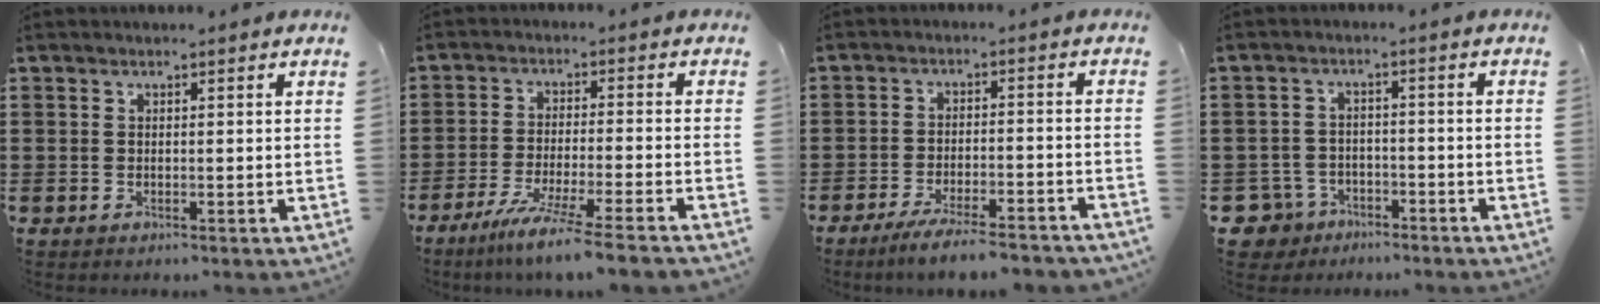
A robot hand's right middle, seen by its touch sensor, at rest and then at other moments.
{"total": 6.8, "force": [-5.6, -0.7, 3.7], "torque": [-0.068, -0.017, -0.107]}
{"total": 5.3, "force": [-4.7, 0.1, 2.5], "torque": [-0.045, -0.011, -0.088]}
{"total": 4.1, "force": [-3.3, 2.2, 0.8], "torque": [-0.050, -0.003, -0.077]}